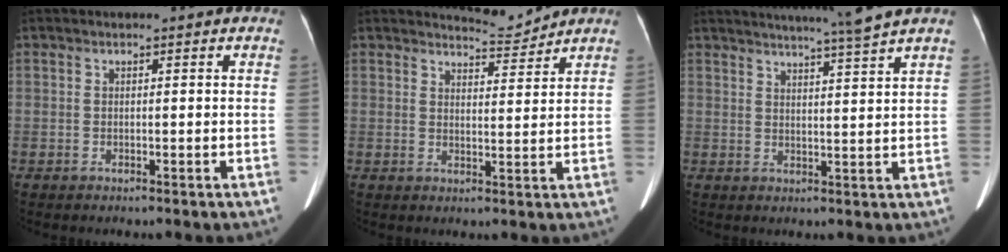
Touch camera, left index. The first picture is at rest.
{"total": 3.6, "force": [3.5, -0.4, -0.5], "torque": [0.001, -0.017, 0.058]}
{"total": 8.0, "force": [6.9, -2.1, 3.5], "torque": [-0.050, -0.008, 0.093]}